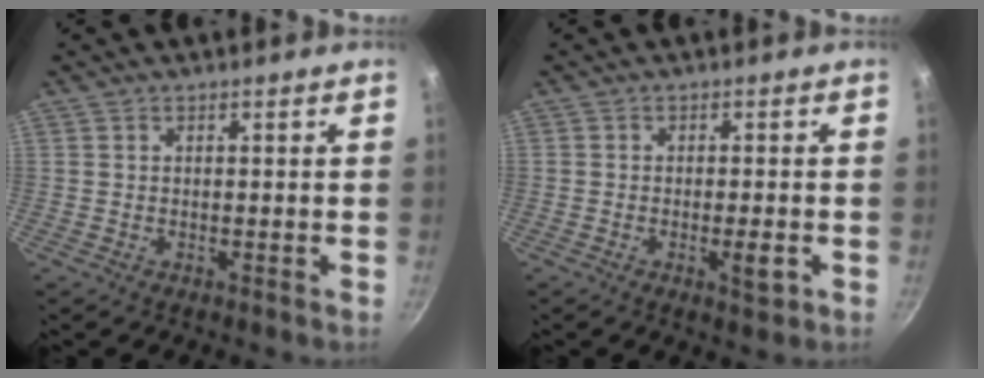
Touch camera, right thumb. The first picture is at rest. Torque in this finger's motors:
{"motor_torque": [2.85, -0.23, 0.83, -1.94, 0.32]}